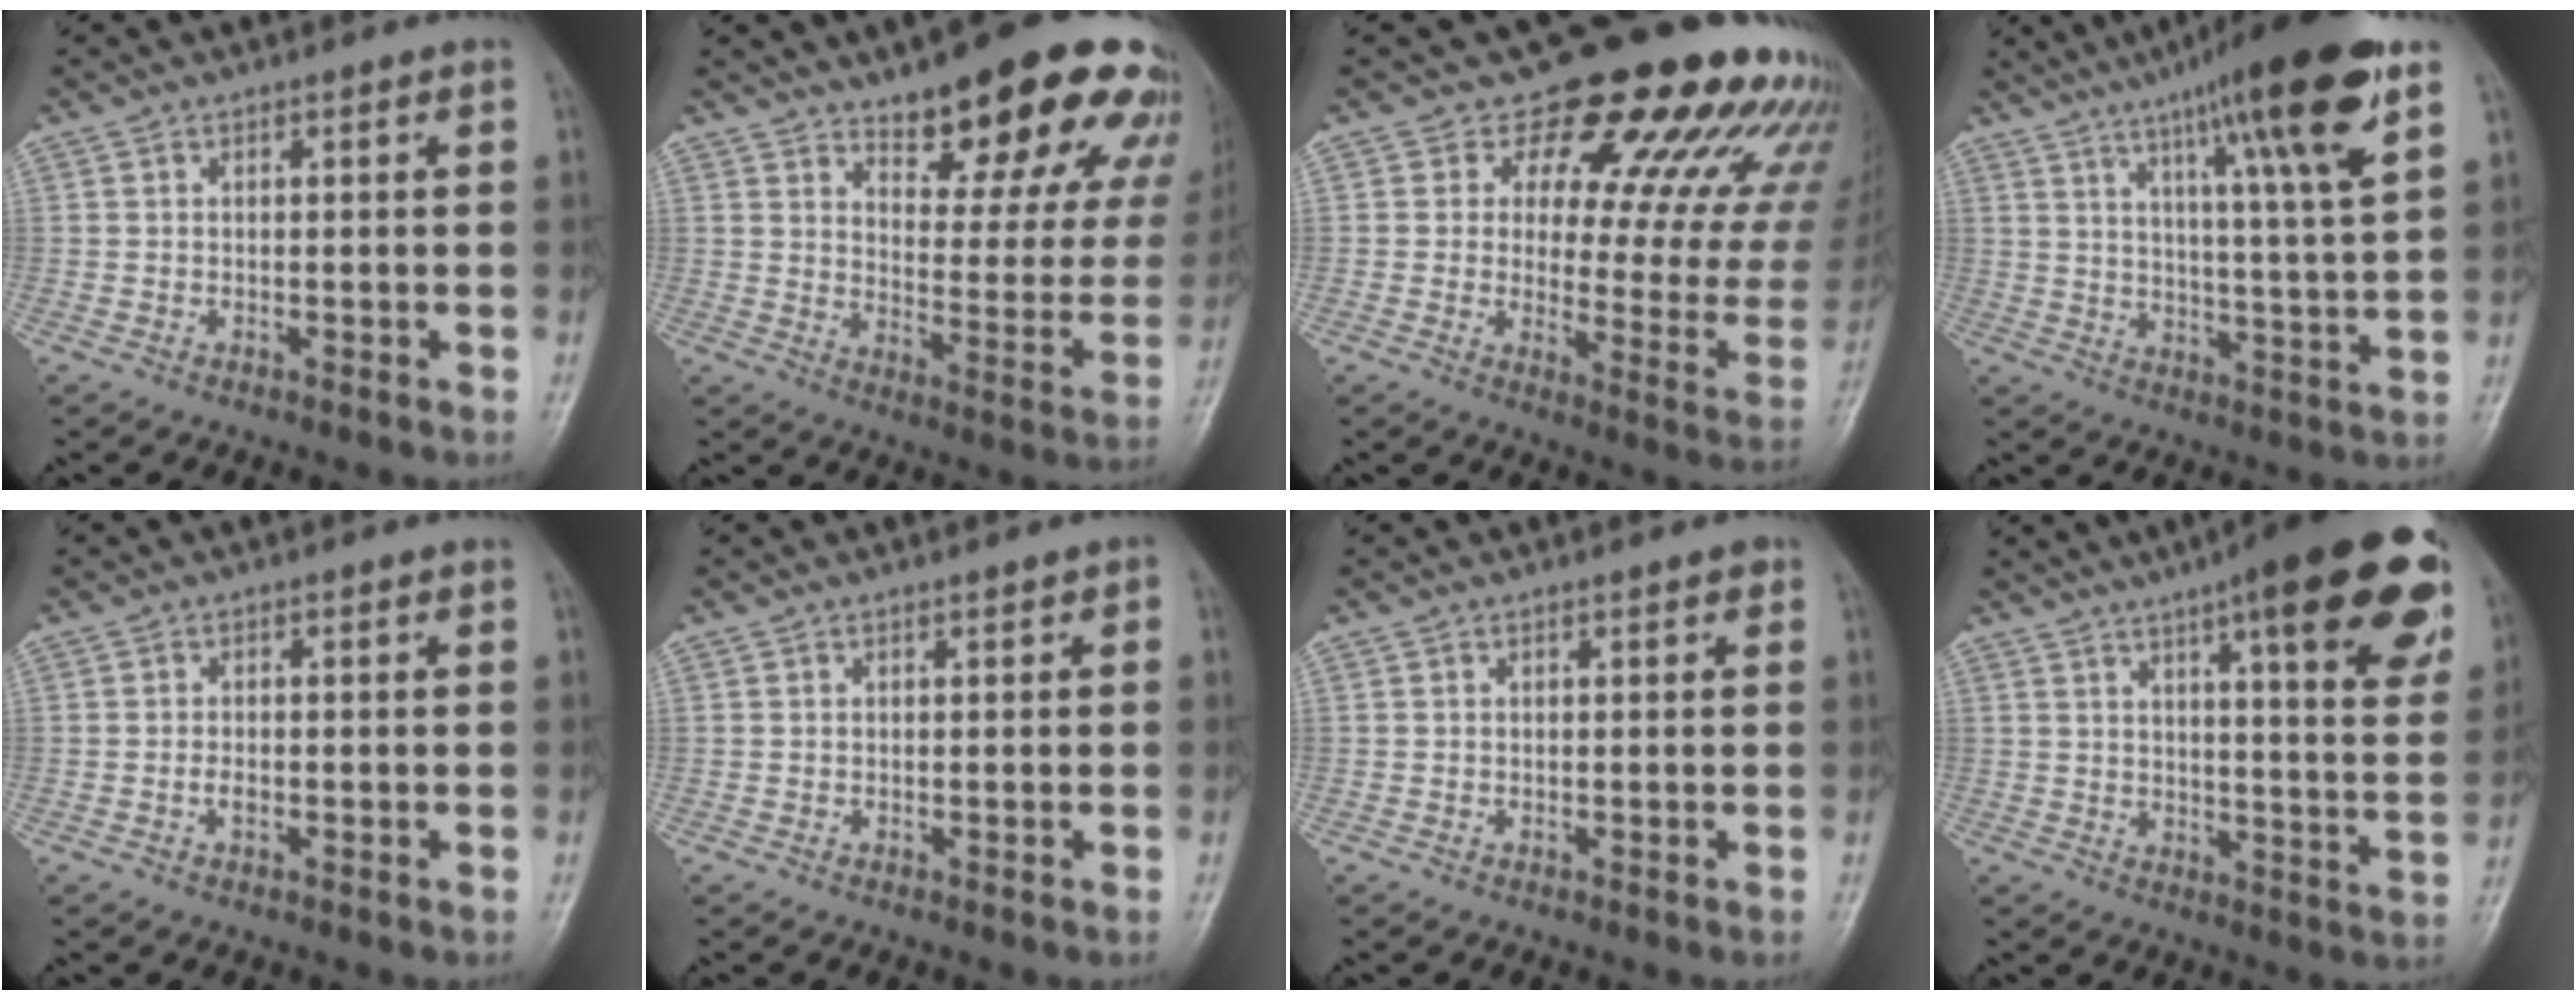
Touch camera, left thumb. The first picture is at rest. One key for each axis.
{"total": 22.2, "fx": 15.7, "fy": 7.6, "fz": 13.7, "tx": -0.119, "ty": -0.088, "tz": 0.205}
{"total": 21.7, "fx": 15.8, "fy": 9.1, "fz": 11.8, "tx": -0.086, "ty": -0.083, "tz": 0.182}
{"total": 19.0, "fx": 10.6, "fy": 1.9, "fz": 15.6, "tx": -0.224, "ty": -0.037, "tz": 0.159}
{"total": 1.4, "fx": -0.5, "fy": 0.8, "fz": 1.0, "tx": -0.010, "ty": 0.001, "tz": -0.011}
{"total": 0.5, "fx": 0.2, "fy": 0.4, "fz": 0.3, "tx": 0.010, "ty": 0.001, "tz": -0.001}
{"total": 0.9, "fx": 0.4, "fy": 0.5, "fz": 0.6, "tx": 0.005, "ty": 0.000, "tz": 0.002}
{"total": 24.4, "fx": 13.1, "fy": 5.8, "fz": 19.7, "tx": -0.239, "ty": -0.029, "tz": 0.167}